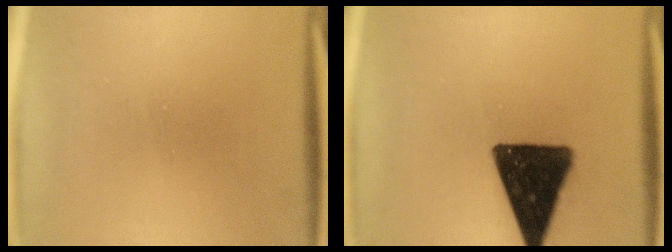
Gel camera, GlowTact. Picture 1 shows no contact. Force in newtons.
{"total": 17.6}